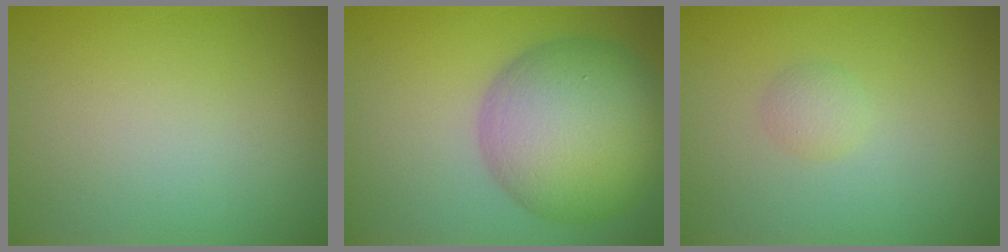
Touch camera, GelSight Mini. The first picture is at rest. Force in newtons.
{"total": 12.4, "press": 12.4, "slide": 0.4}
{"total": 1.2, "press": 1.2, "slide": 0.0}